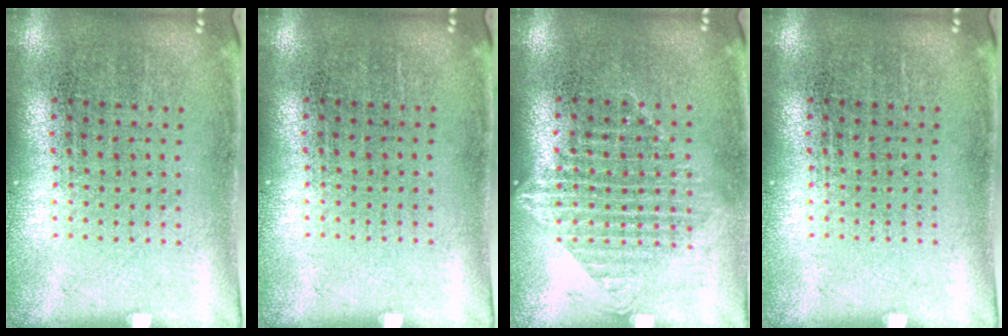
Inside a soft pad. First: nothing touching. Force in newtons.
{"total": 0.0}
{"total": 1.2, "press": 1.1, "slide": 0.5}
{"total": 0.0}